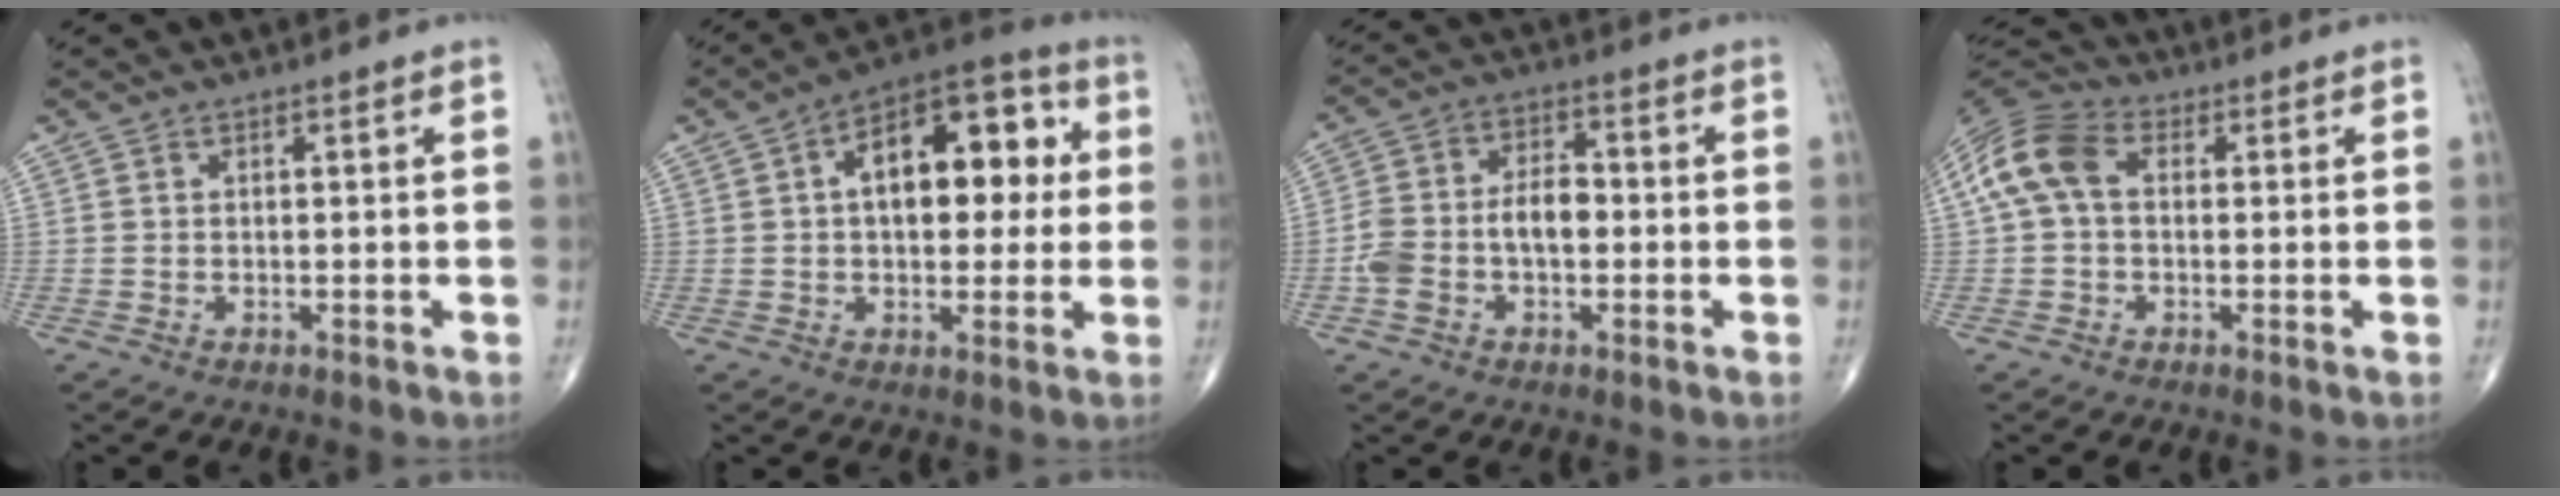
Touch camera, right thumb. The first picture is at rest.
{"total": 17.2, "force": [3.1, 9.3, 14.1], "torque": [-0.169, 0.028, 0.038]}
{"total": 9.5, "force": [-1.6, 5.7, 7.5], "torque": [-0.145, 0.037, -0.033]}
{"total": 9.8, "force": [1.1, 6.6, 7.1], "torque": [-0.149, 0.031, 0.011]}